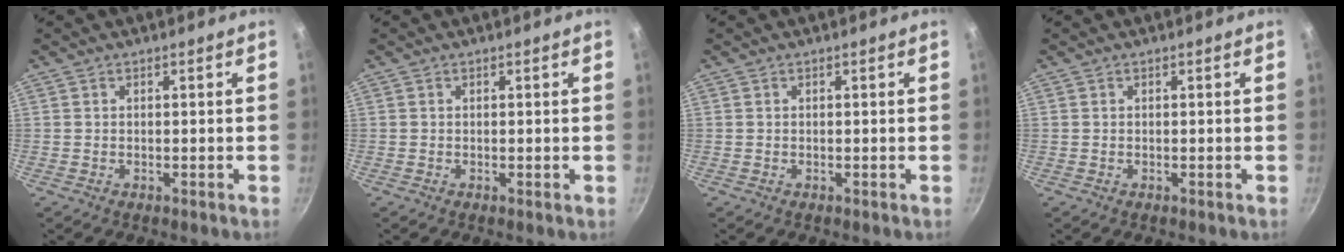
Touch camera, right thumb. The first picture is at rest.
{"total": 0.0}
{"total": 0.0}
{"total": 0.0}